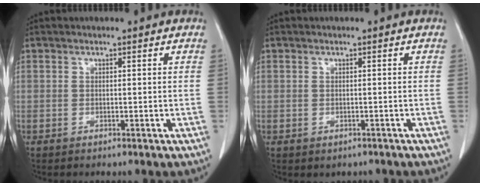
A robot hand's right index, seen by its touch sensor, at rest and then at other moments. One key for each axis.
{"total": 1.4, "fx": -0.7, "fy": 1.2, "fz": 0.2, "tx": -0.008, "ty": 0.003, "tz": -0.003}